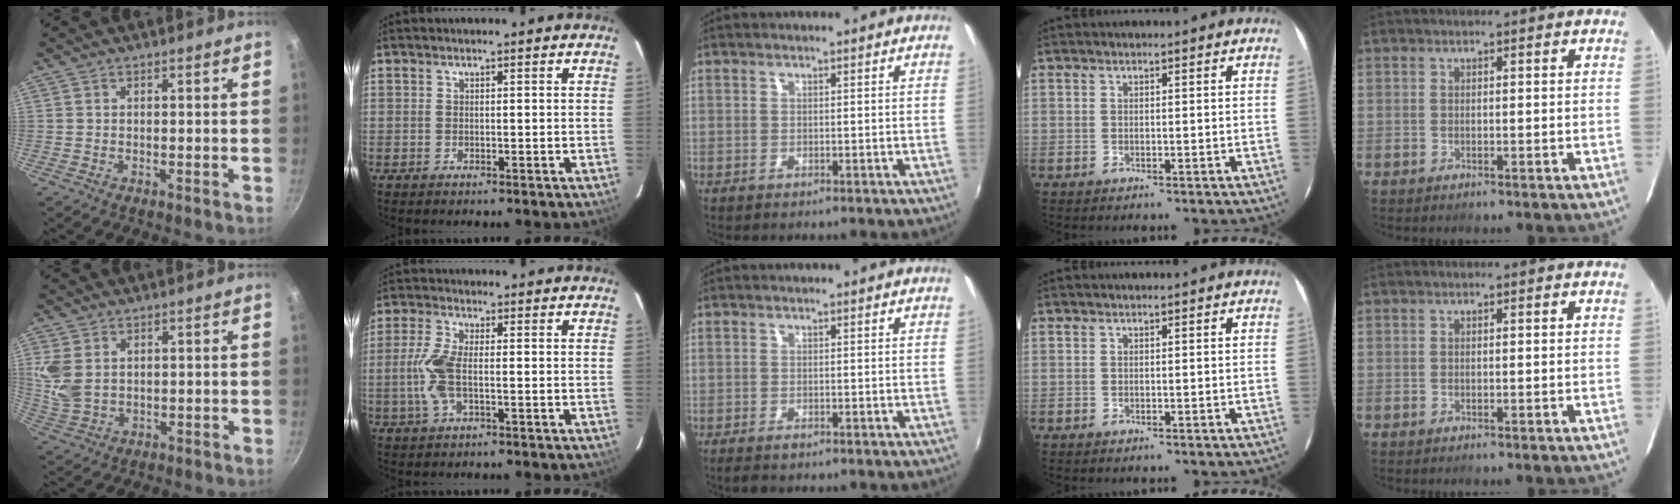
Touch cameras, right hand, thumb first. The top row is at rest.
{"thumb": {"total": 6.8, "force": [1.8, 4.8, 4.5], "torque": [-0.092, -0.009, 0.046]}, "index": {"total": 7.0, "force": [-1.2, 2.3, 6.5], "torque": [-0.145, 0.001, -0.023]}, "middle": {"total": 1.6, "force": [-1.3, 0.4, 0.8], "torque": [-0.017, -0.006, -0.023]}}